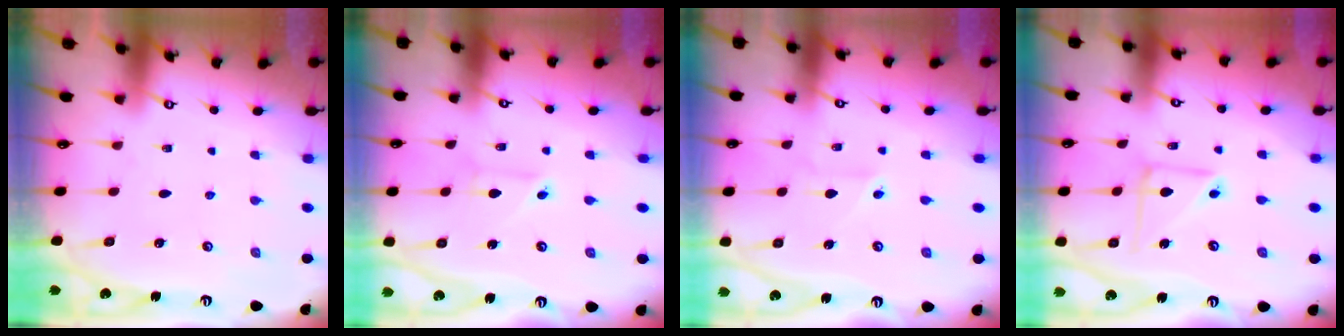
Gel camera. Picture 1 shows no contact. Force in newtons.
{"total": 2.9, "press": 2.8, "slide": 0.3}
{"total": 2.3, "press": 2.3, "slide": 0.5}
{"total": 7.2, "press": 7.2, "slide": 0.6}